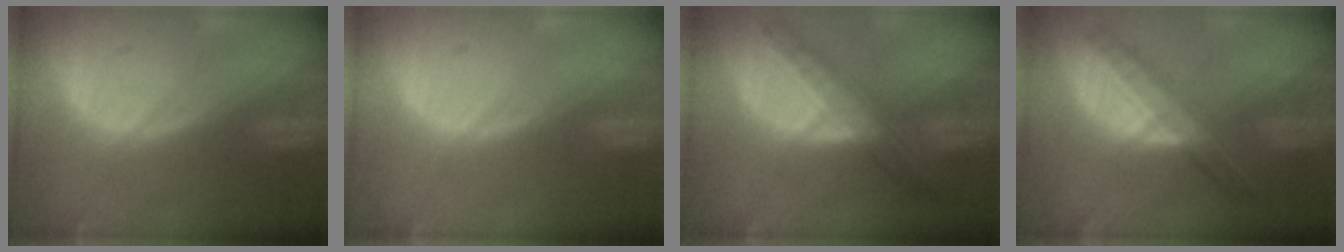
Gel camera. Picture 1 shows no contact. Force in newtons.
{"total": 0.0}
{"total": 8.6, "press": 7.5, "slide": 4.2}
{"total": 8.2, "press": 6.9, "slide": 4.4}